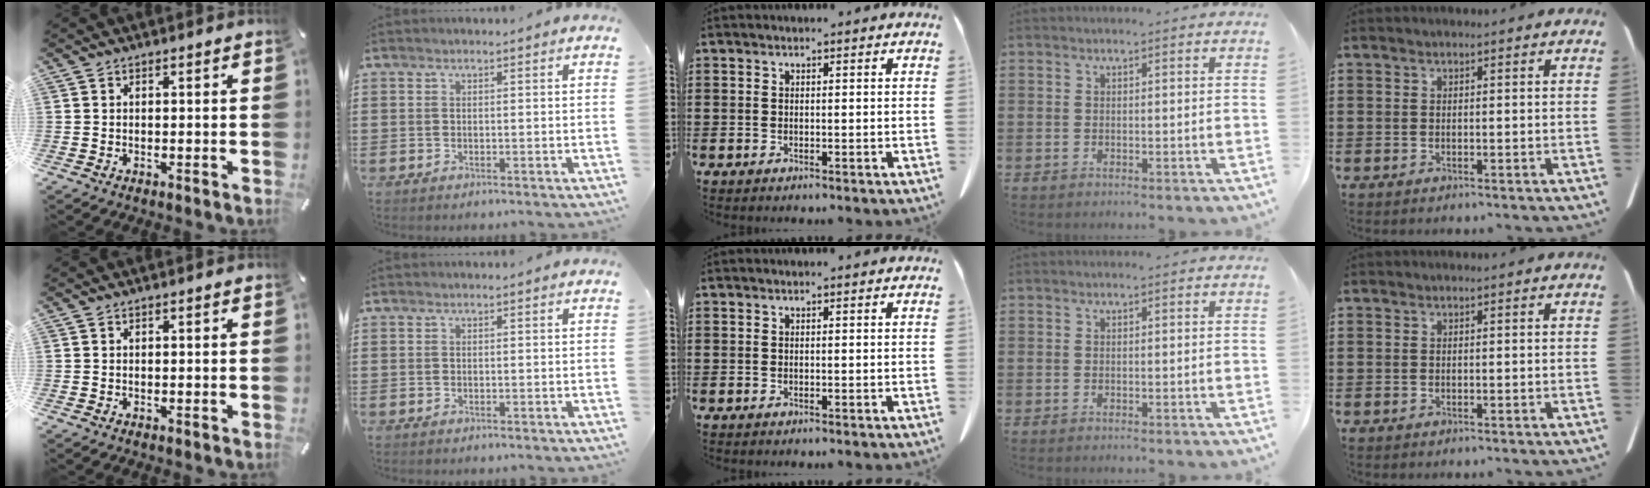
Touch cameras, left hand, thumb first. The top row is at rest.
{}